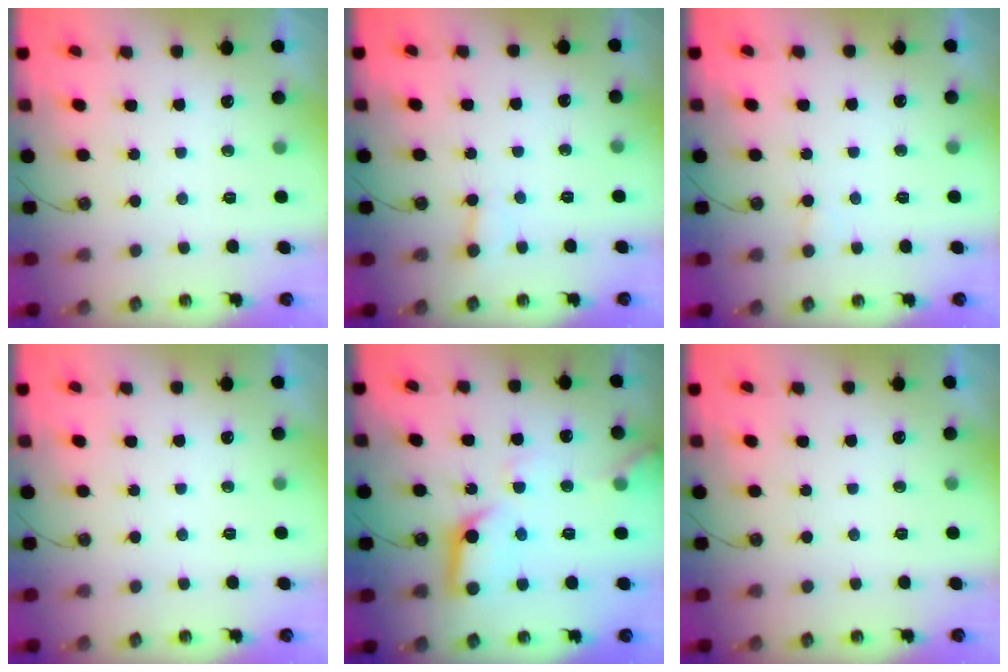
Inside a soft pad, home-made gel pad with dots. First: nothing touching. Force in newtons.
{"total": 2.1, "press": 2.1, "slide": 0.1}
{"total": 4.8, "press": 4.8, "slide": 0.3}
{"total": 0.0}
{"total": 12.4, "press": 12.4, "slide": 1.2}
{"total": 0.0}